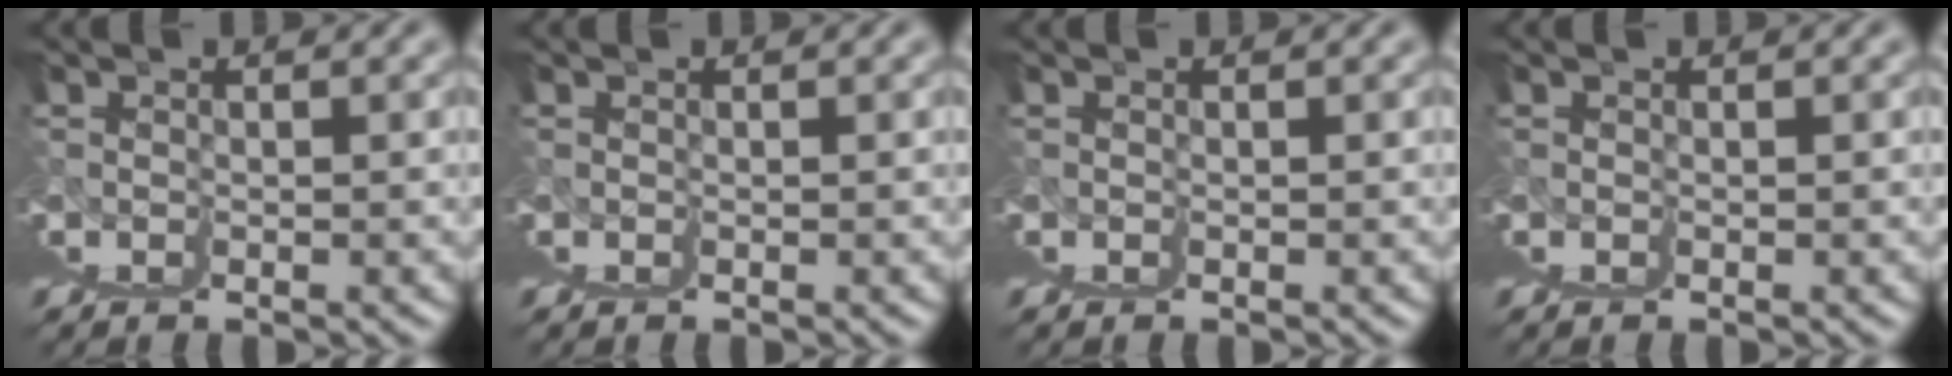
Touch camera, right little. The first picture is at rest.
{"total": 0.0}
{"total": 0.0}
{"total": 0.0}